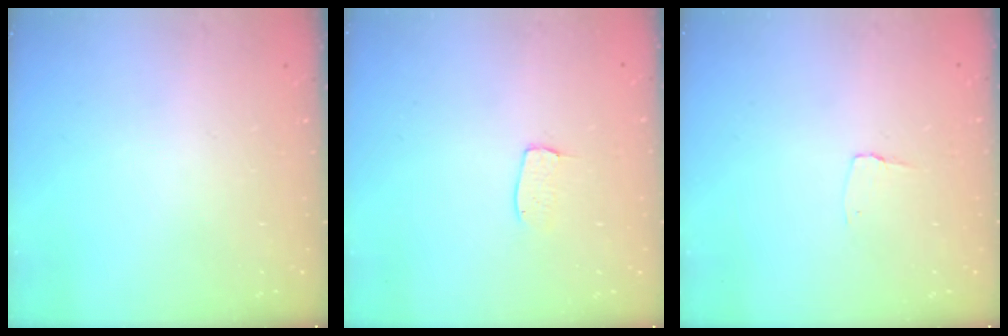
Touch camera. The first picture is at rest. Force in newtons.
{"total": 3.8, "press": 3.8, "slide": 0.2}
{"total": 2.9, "press": 2.9, "slide": 0.3}